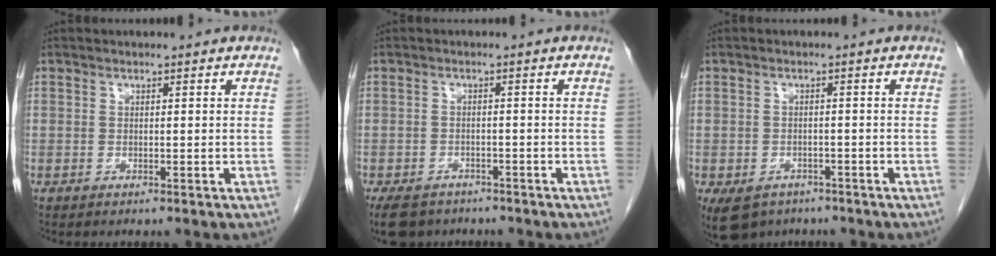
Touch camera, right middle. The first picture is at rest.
{"total": 7.1, "force": [-5.6, 3.7, 2.2], "torque": [-0.037, -0.006, -0.086]}
{"total": 7.0, "force": [-4.8, 4.7, 2.1], "torque": [-0.042, 0.000, -0.068]}